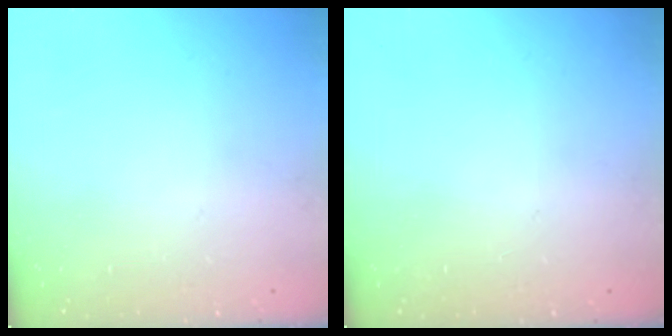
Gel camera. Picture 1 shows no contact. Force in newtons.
{"total": 0.0}